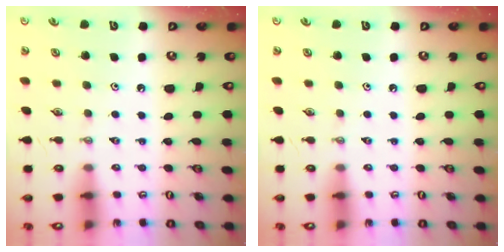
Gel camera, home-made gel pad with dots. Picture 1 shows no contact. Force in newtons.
{"total": 0.0}